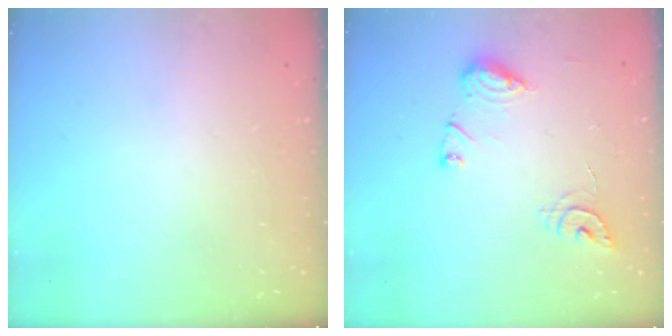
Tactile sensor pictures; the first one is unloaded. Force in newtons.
{"total": 10.8, "press": 10.8, "slide": 0.5}